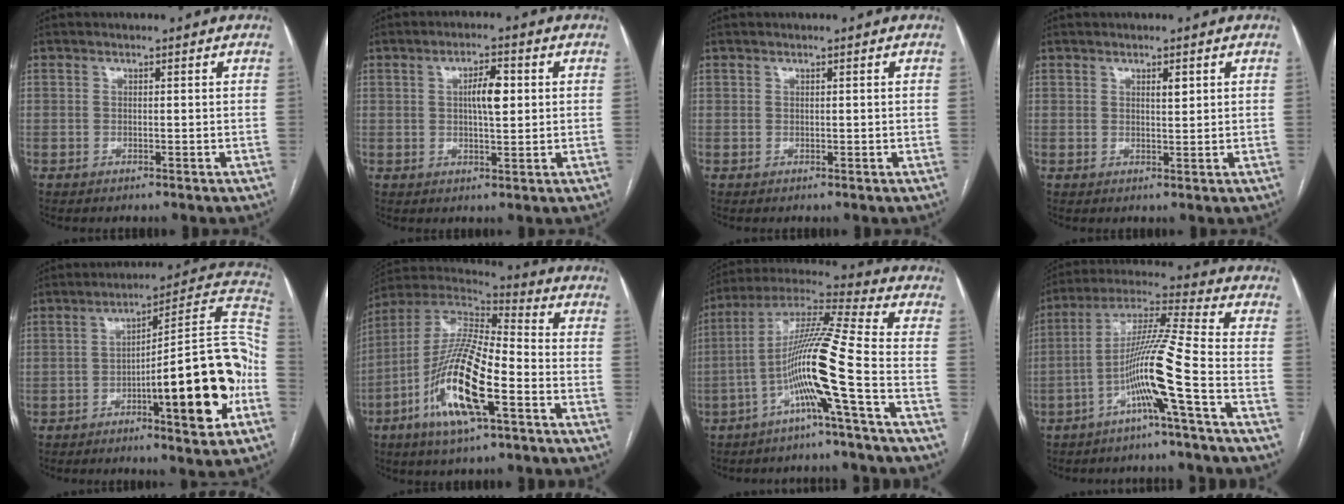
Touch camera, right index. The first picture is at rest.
{"total": 4.8, "force": [0.9, 1.4, 4.5], "torque": [-0.075, 0.007, 0.015]}
{"total": 0.0}
{"total": 1.5, "force": [0.8, 0.5, 1.2], "torque": [-0.019, -0.002, 0.012]}
{"total": 19.2, "force": [-6.3, 2.0, 18.1], "torque": [-0.214, 0.024, -0.085]}
{"total": 17.4, "force": [-6.7, 3.4, 15.7], "torque": [-0.319, -0.011, -0.125]}
{"total": 13.2, "force": [-4.6, -2.1, 12.1], "torque": [-0.233, 0.008, -0.097]}
{"total": 11.4, "force": [-4.6, -2.0, 10.2], "torque": [-0.199, 0.009, -0.092]}